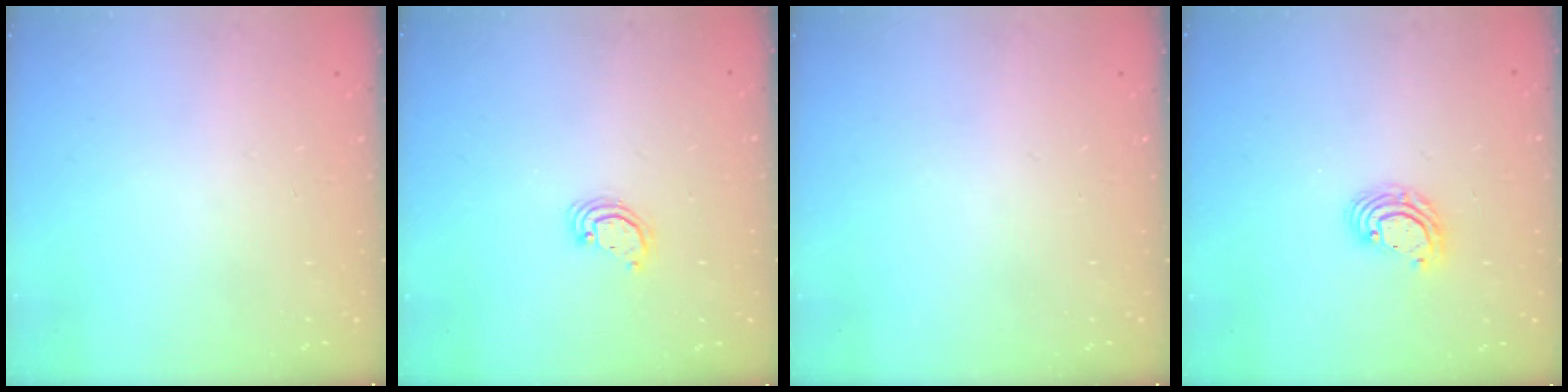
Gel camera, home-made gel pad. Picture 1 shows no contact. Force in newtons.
{"total": 2.7, "press": 2.7, "slide": 0.2}
{"total": 0.0}
{"total": 6.3, "press": 6.3, "slide": 0.8}